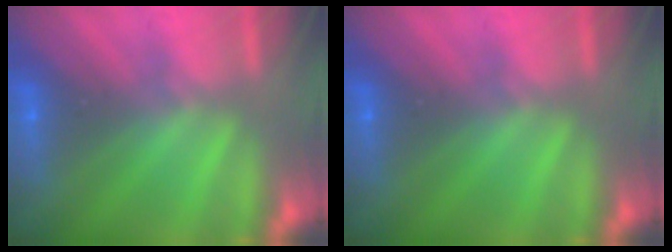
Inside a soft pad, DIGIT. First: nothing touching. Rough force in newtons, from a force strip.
{"total": 0.0}